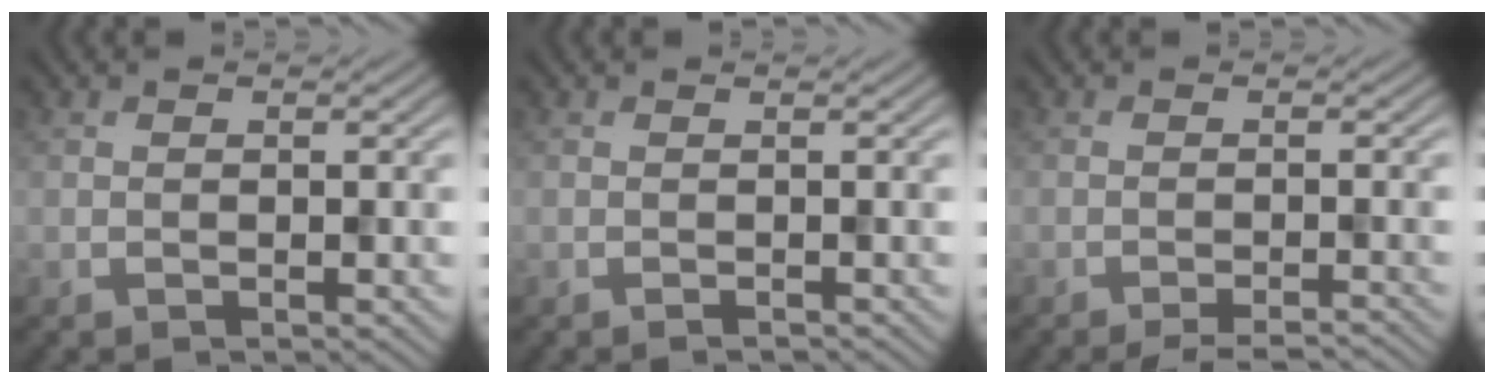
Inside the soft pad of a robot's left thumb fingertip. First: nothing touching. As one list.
[{"total": 0.5, "force": [-0.3, -0.1, 0.4], "torque": [-0.009, 0.000, -0.006]}, {"total": 3.2, "force": [-2.6, 0.3, 1.8], "torque": [-0.030, 0.006, -0.047]}]